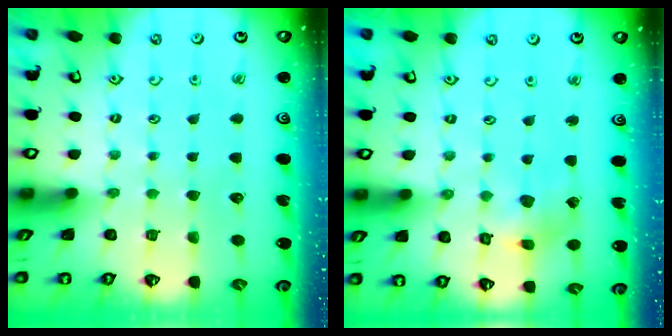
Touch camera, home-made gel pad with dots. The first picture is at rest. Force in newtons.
{"total": 5.2, "press": 5.1, "slide": 0.6}